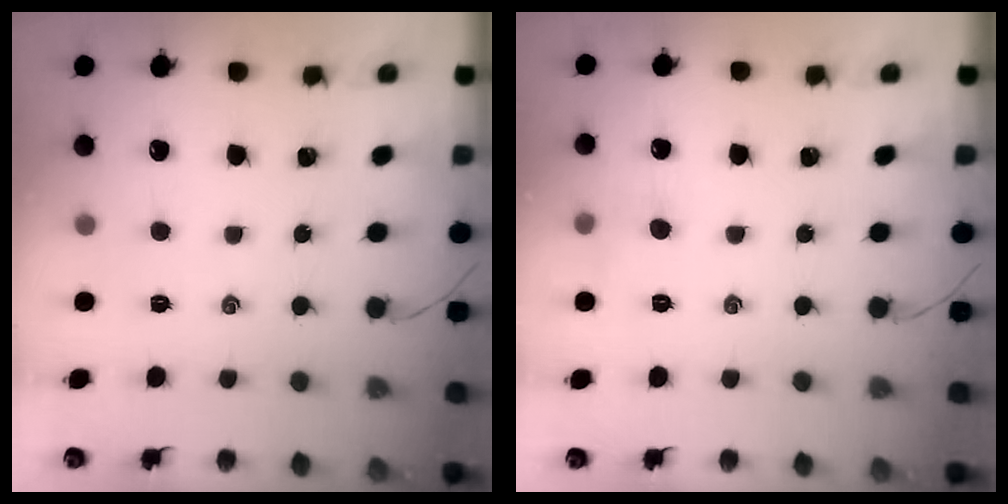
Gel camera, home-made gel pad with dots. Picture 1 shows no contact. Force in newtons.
{"total": 5.0, "press": 4.8, "slide": 1.6}